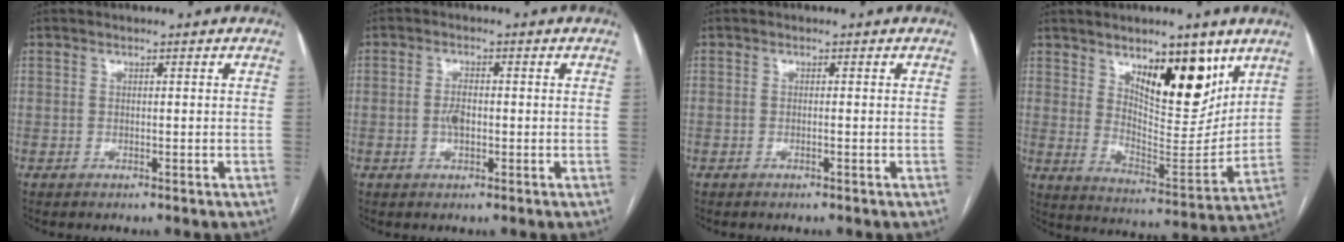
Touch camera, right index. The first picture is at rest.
{"total": 2.6, "force": [-0.5, 1.0, 2.3], "torque": [-0.048, 0.002, -0.007]}
{"total": 0.5, "force": [-0.3, -0.2, 0.4], "torque": [-0.009, 0.002, -0.008]}
{"total": 14.5, "force": [8.2, 5.1, 10.8], "torque": [-0.153, -0.018, 0.141]}